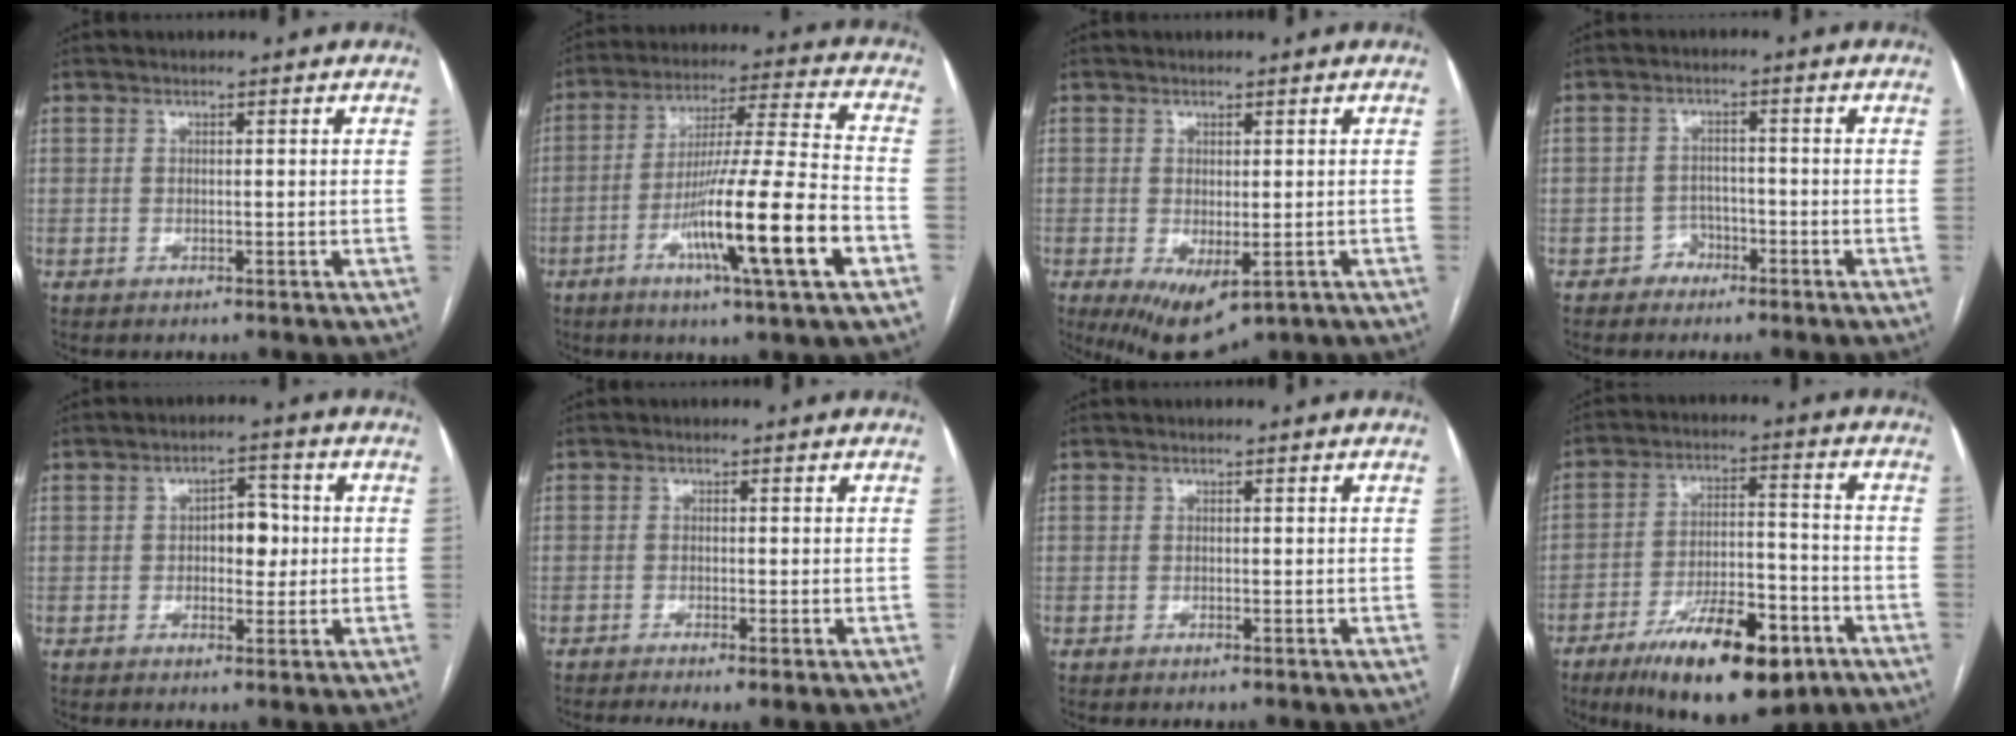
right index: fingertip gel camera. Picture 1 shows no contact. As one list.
[{"total": 18.1, "force": [-6.6, -0.4, 16.8], "torque": [-0.289, -0.014, -0.112]}, {"total": 8.4, "force": [-3.6, 3.8, 6.5], "torque": [-0.110, -0.024, -0.043]}, {"total": 2.6, "force": [-1.7, 2.0, 0.0], "torque": [0.002, 0.013, -0.030]}, {"total": 4.8, "force": [0.1, 2.7, 4.0], "torque": [-0.056, 0.013, 0.005]}, {"total": 4.3, "force": [-3.1, 0.3, 3.0], "torque": [-0.045, -0.010, -0.048]}, {"total": 0.0}, {"total": 16.6, "force": [-9.6, 5.2, 12.5], "torque": [-0.199, -0.002, -0.148]}]